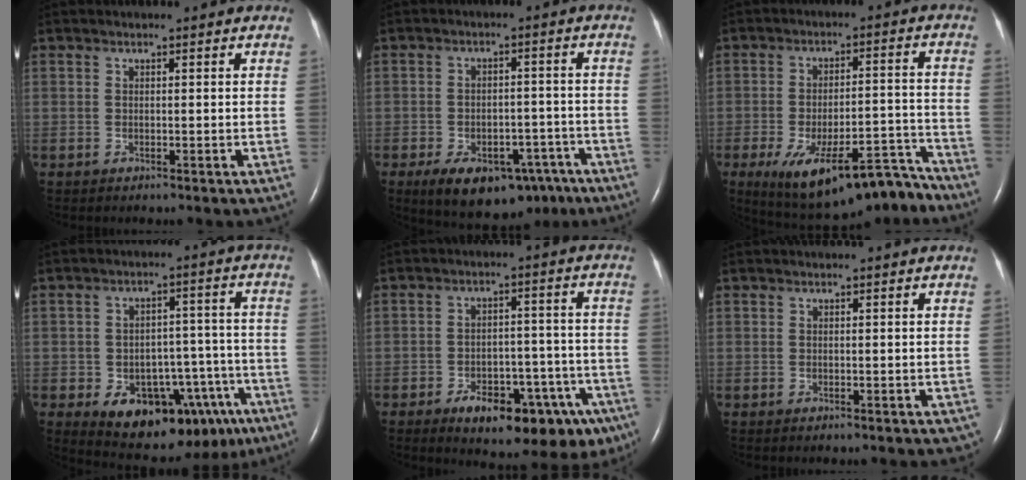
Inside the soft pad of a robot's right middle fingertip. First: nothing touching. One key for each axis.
{"total": 14.4, "fx": -9.1, "fy": 7.9, "fz": 8.0, "tx": -0.123, "ty": 0.011, "tz": -0.124}
{"total": 17.7, "fx": -13.3, "fy": 5.1, "fz": 10.5, "tx": -0.120, "ty": 0.025, "tz": -0.195}
{"total": 17.0, "fx": -9.3, "fy": 9.1, "fz": 11.0, "tx": -0.114, "ty": 0.036, "tz": -0.116}
{"total": 15.9, "fx": -9.7, "fy": 6.1, "fz": 11.0, "tx": -0.086, "ty": 0.029, "tz": -0.126}
{"total": 1.5, "fx": -1.1, "fy": 0.8, "fz": 0.8, "tx": 0.003, "ty": 0.001, "tz": -0.009}